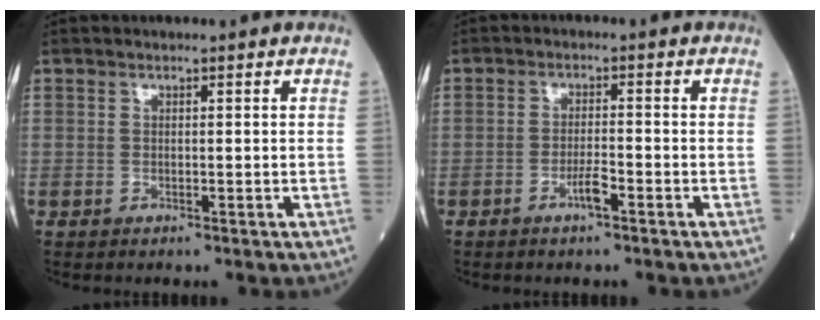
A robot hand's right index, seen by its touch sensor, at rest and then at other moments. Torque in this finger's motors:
{"motor_torque": [0.63, -0.26, 0.26, 0.07]}